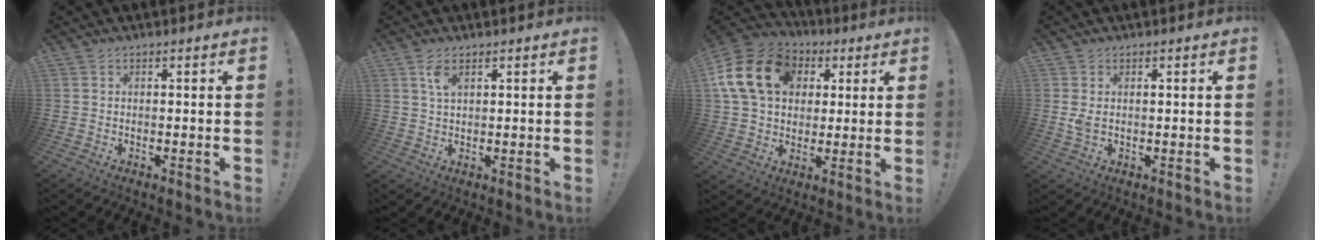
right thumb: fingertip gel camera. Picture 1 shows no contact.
{"total": 3.7, "force": [1.7, 1.6, 2.9], "torque": [-0.054, -0.003, 0.029]}
{"total": 19.5, "force": [5.3, 14.7, 11.7], "torque": [-0.199, 0.004, 0.106]}
{"total": 2.2, "force": [0.6, 1.1, 1.8], "torque": [-0.034, 0.001, 0.011]}